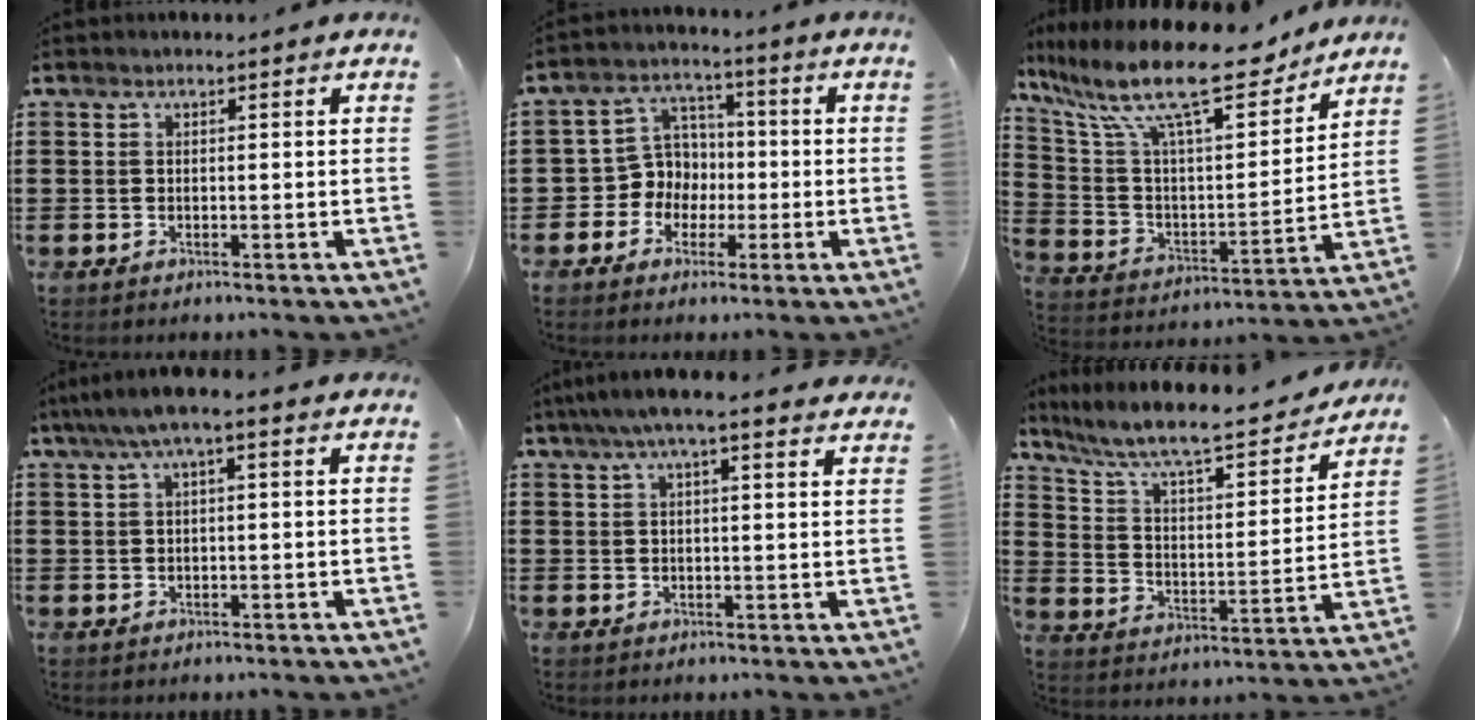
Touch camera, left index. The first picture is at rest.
{"total": 6.4, "force": [-1.1, 6.2, 1.2], "torque": [-0.057, 0.004, -0.023]}
{"total": 16.2, "force": [12.4, 2.7, 10.0], "torque": [-0.234, -0.077, 0.208]}
{"total": 2.7, "force": [0.3, 0.4, 2.7], "torque": [-0.054, 0.000, -0.001]}
{"total": 4.9, "force": [3.5, 0.7, 3.3], "torque": [-0.073, 0.001, 0.062]}
{"total": 8.0, "force": [6.7, 0.6, 4.2], "torque": [-0.108, -0.049, 0.108]}